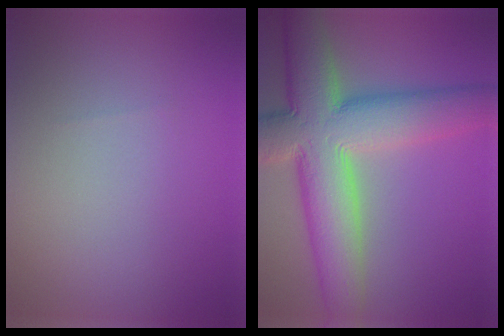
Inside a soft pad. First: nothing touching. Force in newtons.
{"total": 12.5, "press": 12.5, "slide": 0.8}